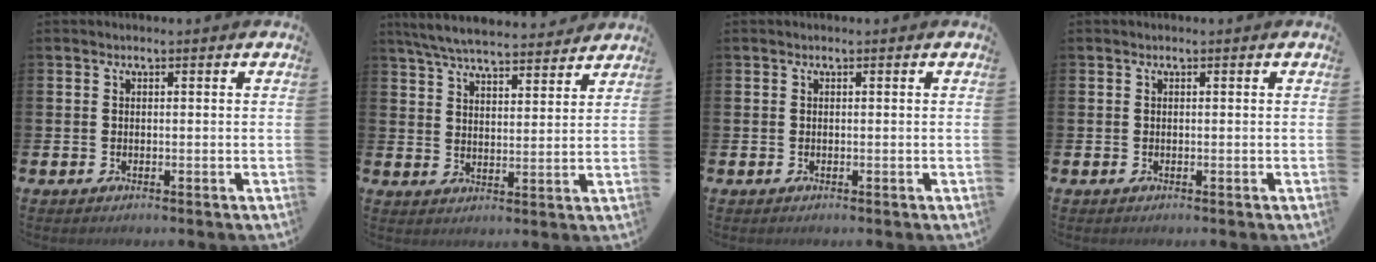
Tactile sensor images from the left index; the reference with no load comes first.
{"total": 6.7, "force": [6.4, 0.9, 1.6], "torque": [-0.050, -0.037, 0.114]}
{"total": 0.0}
{"total": 0.0}